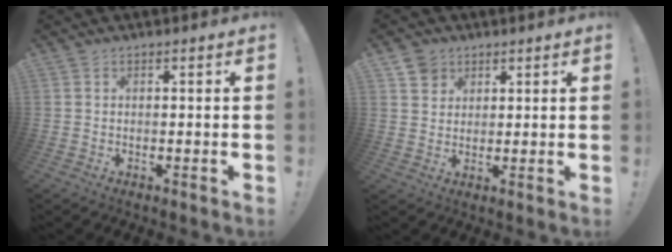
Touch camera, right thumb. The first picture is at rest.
{"total": 5.2, "force": [3.1, 4.1, 0.6], "torque": [-0.001, -0.022, 0.059]}